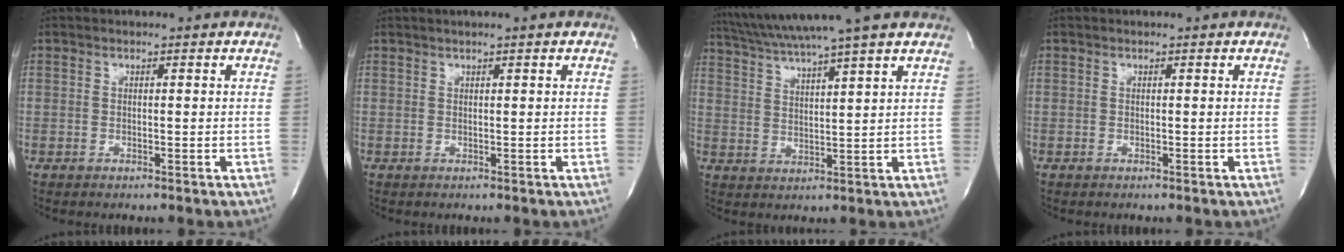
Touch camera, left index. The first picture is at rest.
{"total": 1.2, "force": [0.7, -0.3, 0.9], "torque": [-0.024, 0.004, 0.017]}
{"total": 13.0, "force": [11.0, -1.1, 6.9], "torque": [-0.126, 0.024, 0.170]}
{"total": 0.0}